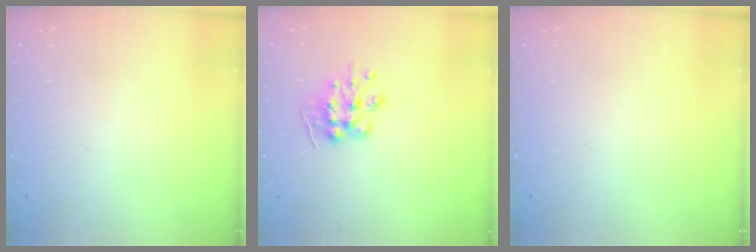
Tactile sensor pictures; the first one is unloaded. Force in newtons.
{"total": 9.2, "press": 9.2, "slide": 0.2}
{"total": 0.0}